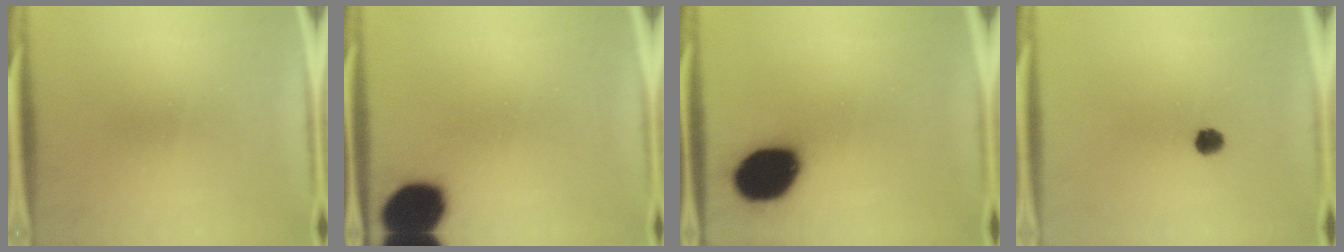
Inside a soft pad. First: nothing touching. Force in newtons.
{"total": 16.4}
{"total": 18.4}
{"total": 2.7}